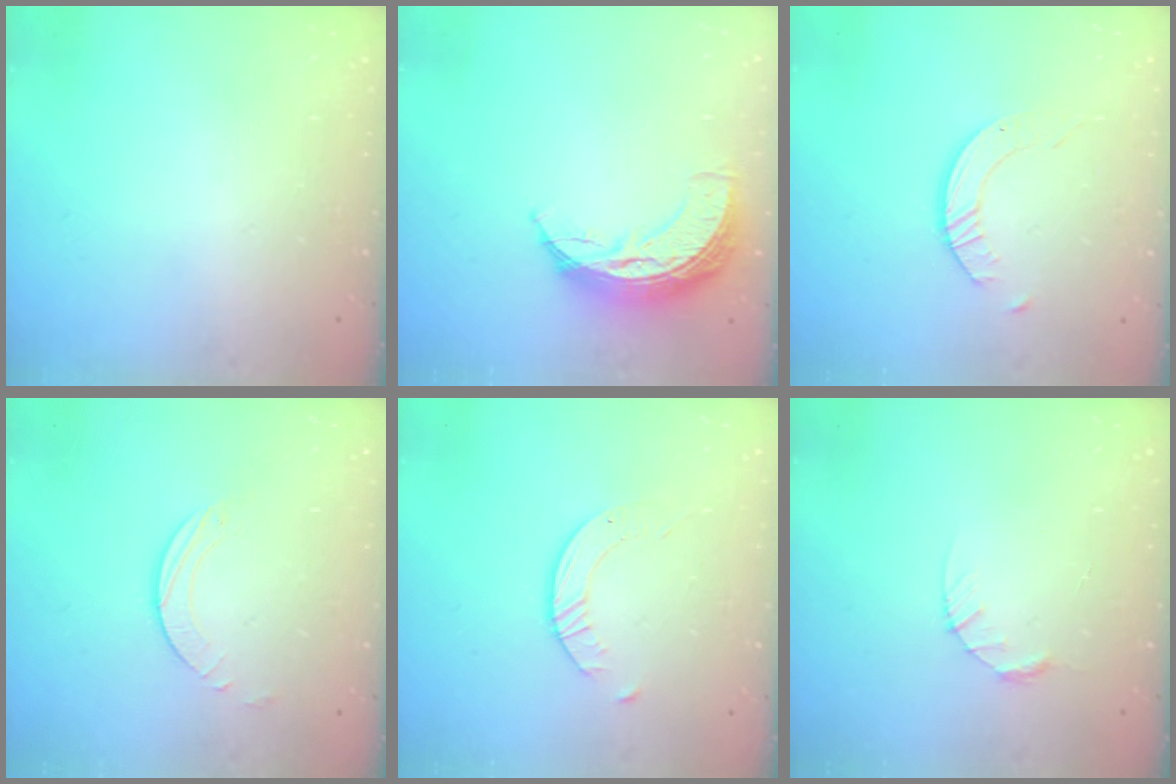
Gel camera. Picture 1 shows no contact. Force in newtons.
{"total": 10.9, "press": 10.9, "slide": 0.4}
{"total": 2.9, "press": 2.9, "slide": 0.3}
{"total": 1.7, "press": 1.7, "slide": 0.2}
{"total": 2.7, "press": 2.7, "slide": 0.3}
{"total": 3.4, "press": 3.4, "slide": 0.4}